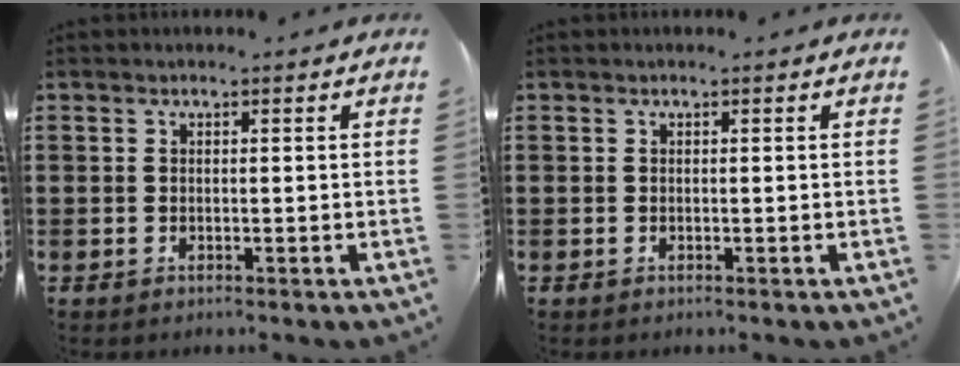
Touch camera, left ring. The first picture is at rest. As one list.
[{"total": 0.0}]